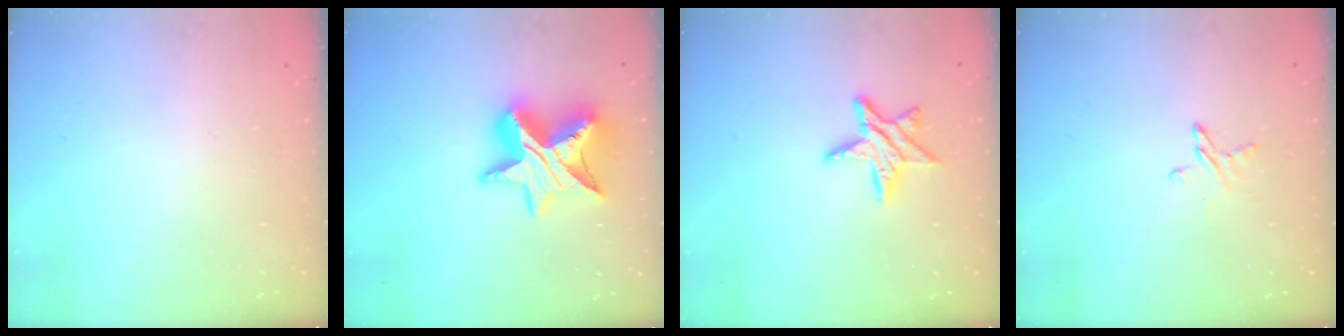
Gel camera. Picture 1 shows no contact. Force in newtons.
{"total": 15.2, "press": 15.1, "slide": 1.1}
{"total": 9.7, "press": 9.7, "slide": 0.6}
{"total": 3.9, "press": 3.9, "slide": 0.4}